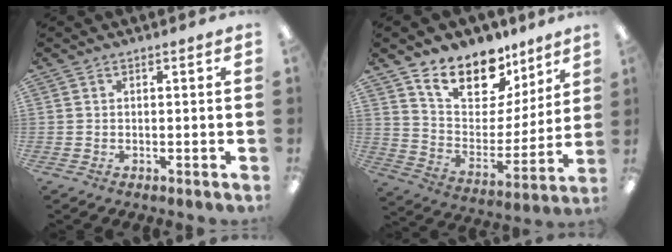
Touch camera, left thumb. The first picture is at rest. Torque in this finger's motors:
{"motor_torque": [0.40, 0.45, 1.15, -1.62, 0.08]}